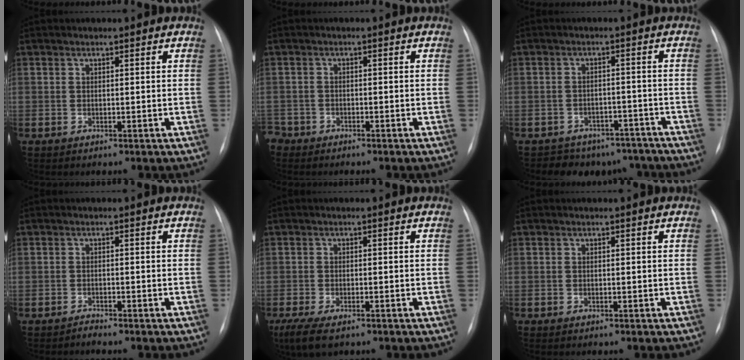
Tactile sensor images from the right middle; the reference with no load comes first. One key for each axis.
{"total": 2.8, "fx": -2.3, "fy": 1.6, "fz": -0.3, "tx": 0.006, "ty": 0.003, "tz": -0.048}
{"total": 9.1, "fx": -7.5, "fy": 5.1, "fz": 0.4, "tx": 0.011, "ty": 0.027, "tz": -0.085}
{"total": 0.8, "fx": -0.7, "fy": -0.2, "fz": -0.2, "tx": 0.008, "ty": -0.003, "tz": -0.009}
{"total": 5.9, "fx": -4.0, "fy": 2.0, "fz": 3.9, "tx": -0.074, "ty": -0.015, "tz": -0.064}
{"total": 0.0}